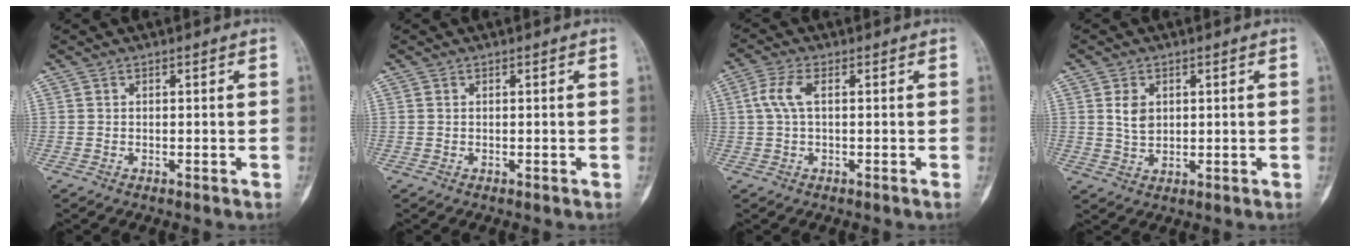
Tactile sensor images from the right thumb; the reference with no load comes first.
{"total": 0.0}
{"total": 4.3, "force": [0.7, 1.5, 4.0], "torque": [-0.107, 0.009, 0.009]}
{"total": 4.0, "force": [1.1, 2.9, 2.6], "torque": [-0.034, -0.007, 0.024]}